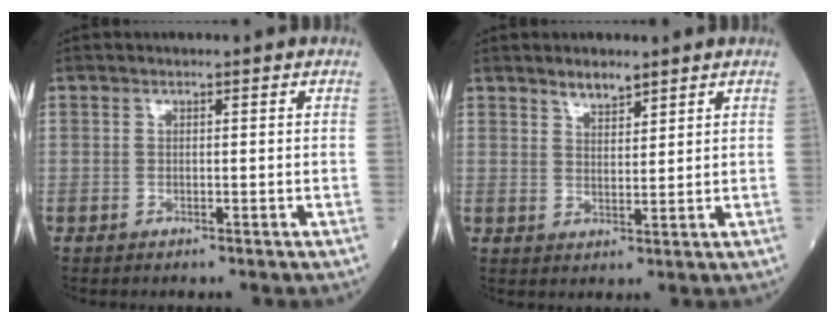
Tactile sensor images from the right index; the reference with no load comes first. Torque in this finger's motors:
{"motor_torque": [0.44, 0.32, -0.01, 0.01]}